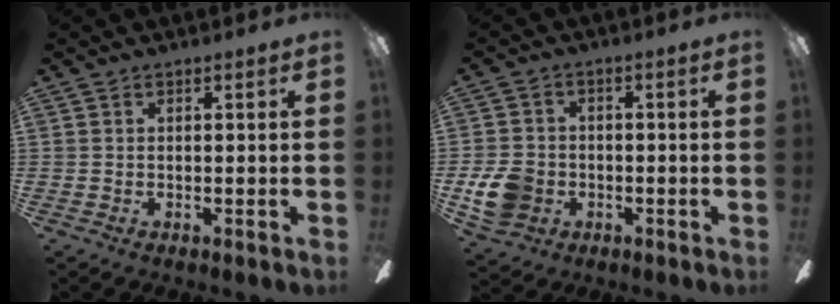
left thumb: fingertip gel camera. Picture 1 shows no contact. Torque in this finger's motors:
{"motor_torque": [-0.44, 0.56, 0.03, -0.04, 0.05]}